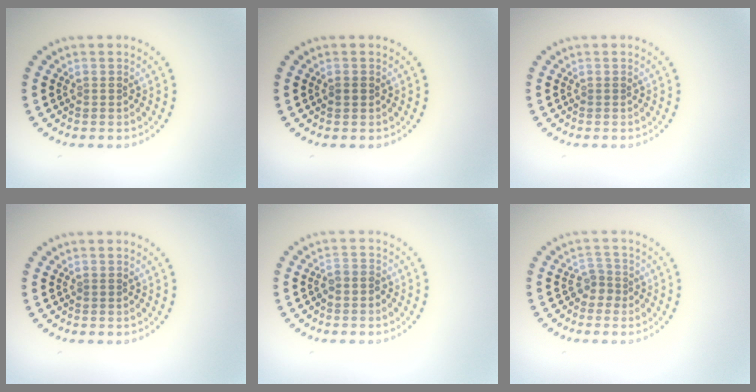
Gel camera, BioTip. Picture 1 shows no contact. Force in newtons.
{"total": 0.7, "press": 0.7, "slide": 0.1}
{"total": 0.0}
{"total": 0.0}
{"total": 1.5, "press": 1.3, "slide": 0.7}
{"total": 1.8, "press": 1.3, "slide": 1.2}